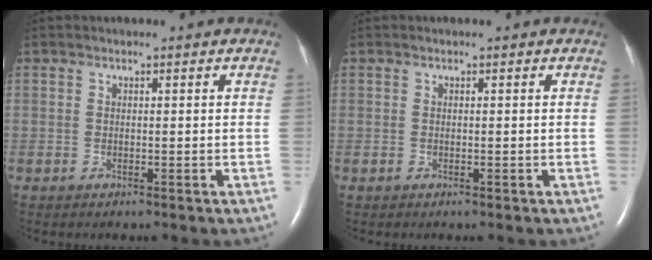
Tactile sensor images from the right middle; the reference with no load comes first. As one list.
[{"total": 0.0}]